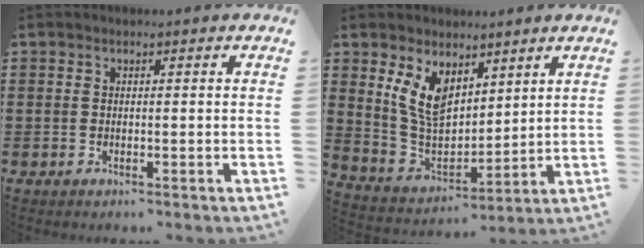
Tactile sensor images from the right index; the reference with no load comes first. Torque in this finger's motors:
{"motor_torque": [0.58, 0.26, 0.61, 0.09]}